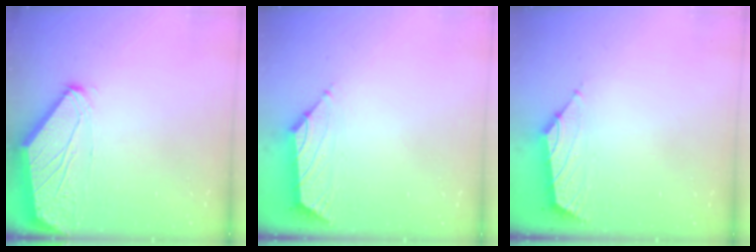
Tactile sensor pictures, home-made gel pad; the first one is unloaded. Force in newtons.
{"total": 1.6, "press": 1.4, "slide": 0.6}
{"total": 1.6, "press": 1.5, "slide": 0.7}